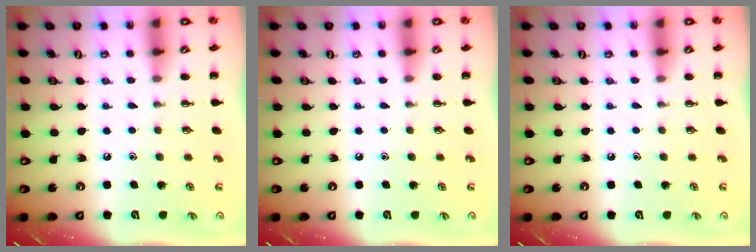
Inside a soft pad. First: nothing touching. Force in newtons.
{"total": 0.0}
{"total": 0.0}